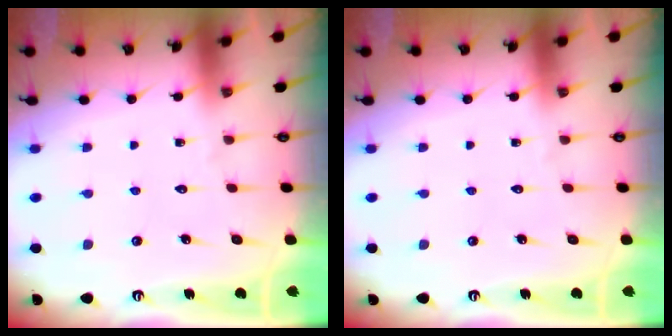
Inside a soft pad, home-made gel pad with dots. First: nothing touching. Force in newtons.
{"total": 0.0}